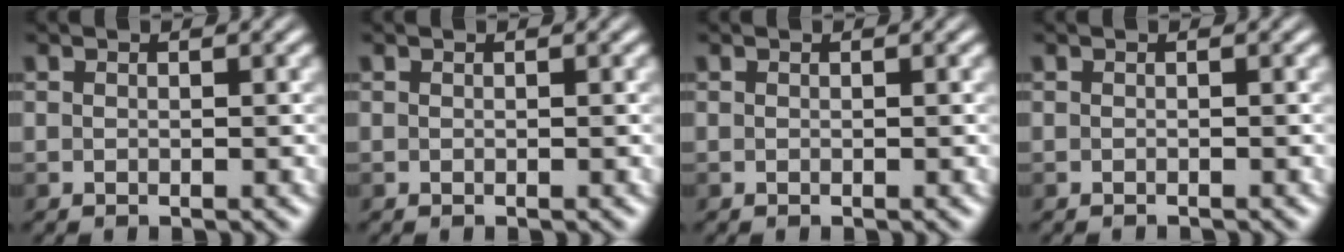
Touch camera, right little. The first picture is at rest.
{"total": 0.0}
{"total": 0.0}
{"total": 0.0}